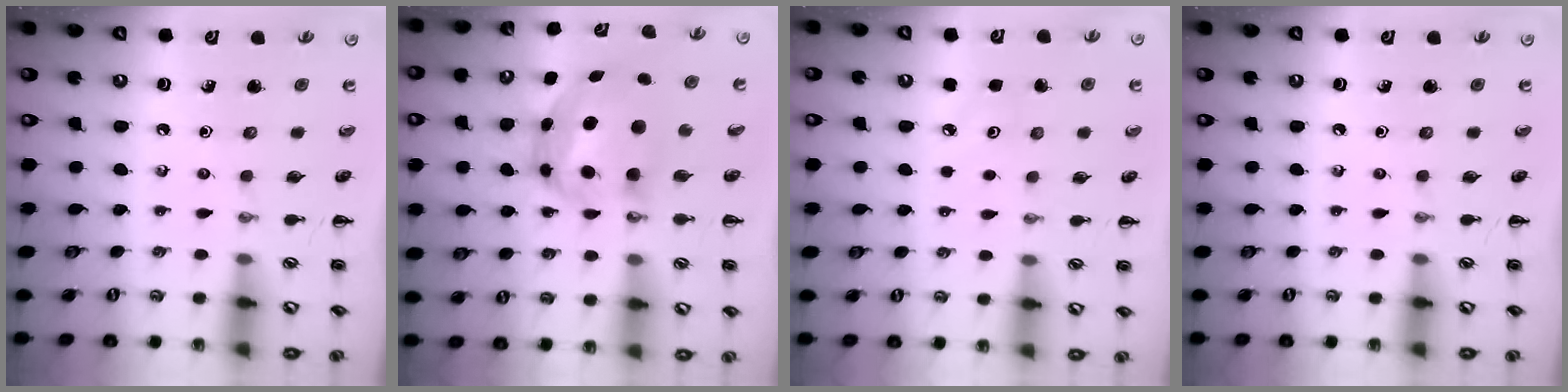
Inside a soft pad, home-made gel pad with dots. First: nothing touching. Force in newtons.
{"total": 5.5, "press": 5.5, "slide": 0.5}
{"total": 2.8, "press": 2.7, "slide": 0.8}
{"total": 0.0}